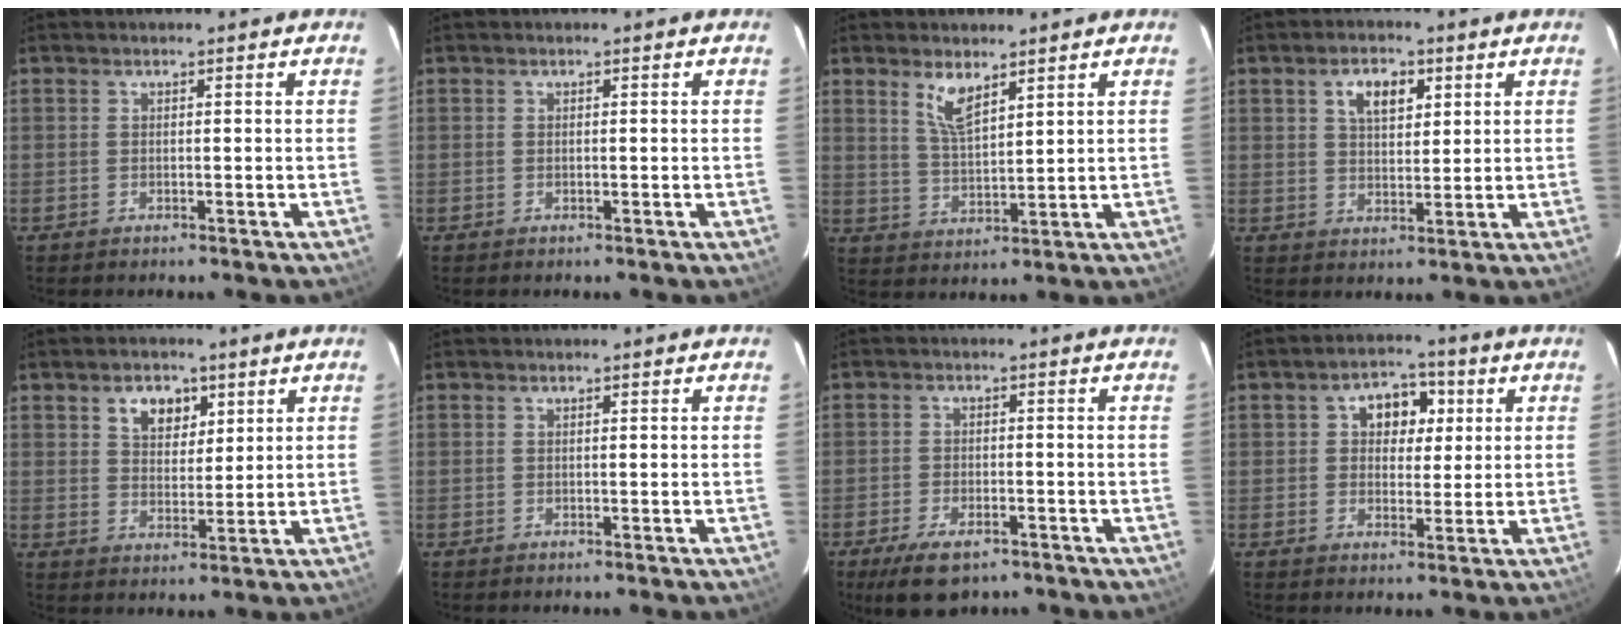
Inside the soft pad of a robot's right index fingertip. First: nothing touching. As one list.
[{"total": 0.0}, {"total": 5.7, "force": [3.7, 1.8, 3.9], "torque": [-0.074, -0.004, 0.075]}, {"total": 5.8, "force": [2.5, 3.2, 4.1], "torque": [-0.068, 0.013, 0.046]}, {"total": 6.0, "force": [3.1, 4.1, 3.2], "torque": [-0.047, 0.007, 0.056]}, {"total": 0.0}, {"total": 8.2, "force": [-5.6, 3.6, 4.8], "torque": [-0.110, -0.014, -0.090]}, {"total": 6.8, "force": [1.8, 5.3, 3.8], "torque": [-0.057, 0.022, 0.029]}]